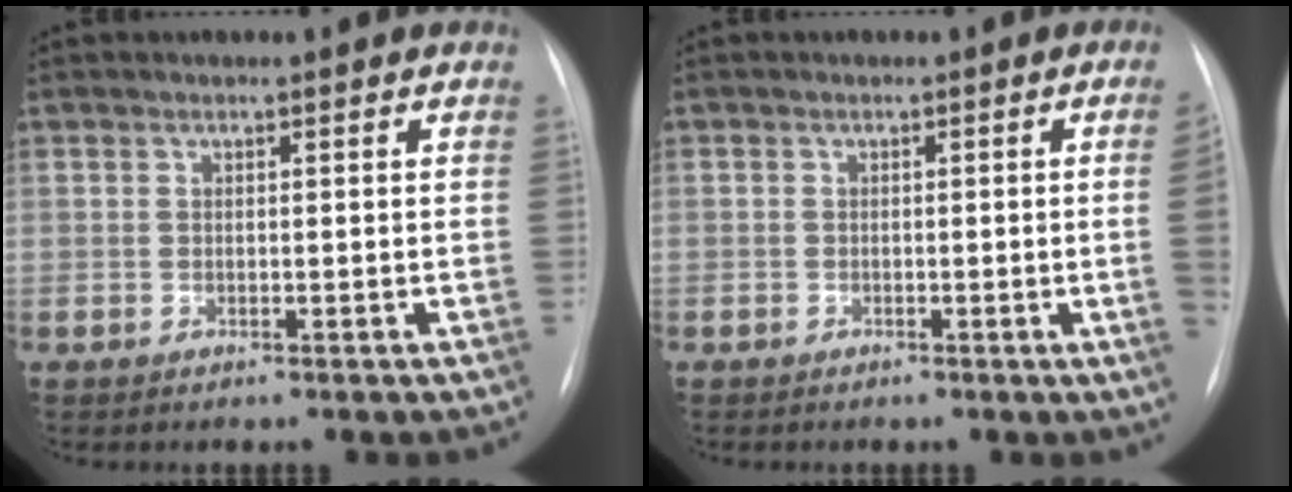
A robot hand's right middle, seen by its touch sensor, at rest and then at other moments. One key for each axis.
{"total": 2.7, "fx": -0.4, "fy": -0.6, "fz": 2.6, "tx": -0.035, "ty": -0.001, "tz": -0.004}